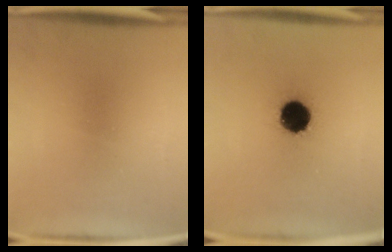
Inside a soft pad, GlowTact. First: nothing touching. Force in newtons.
{"total": 12.5}